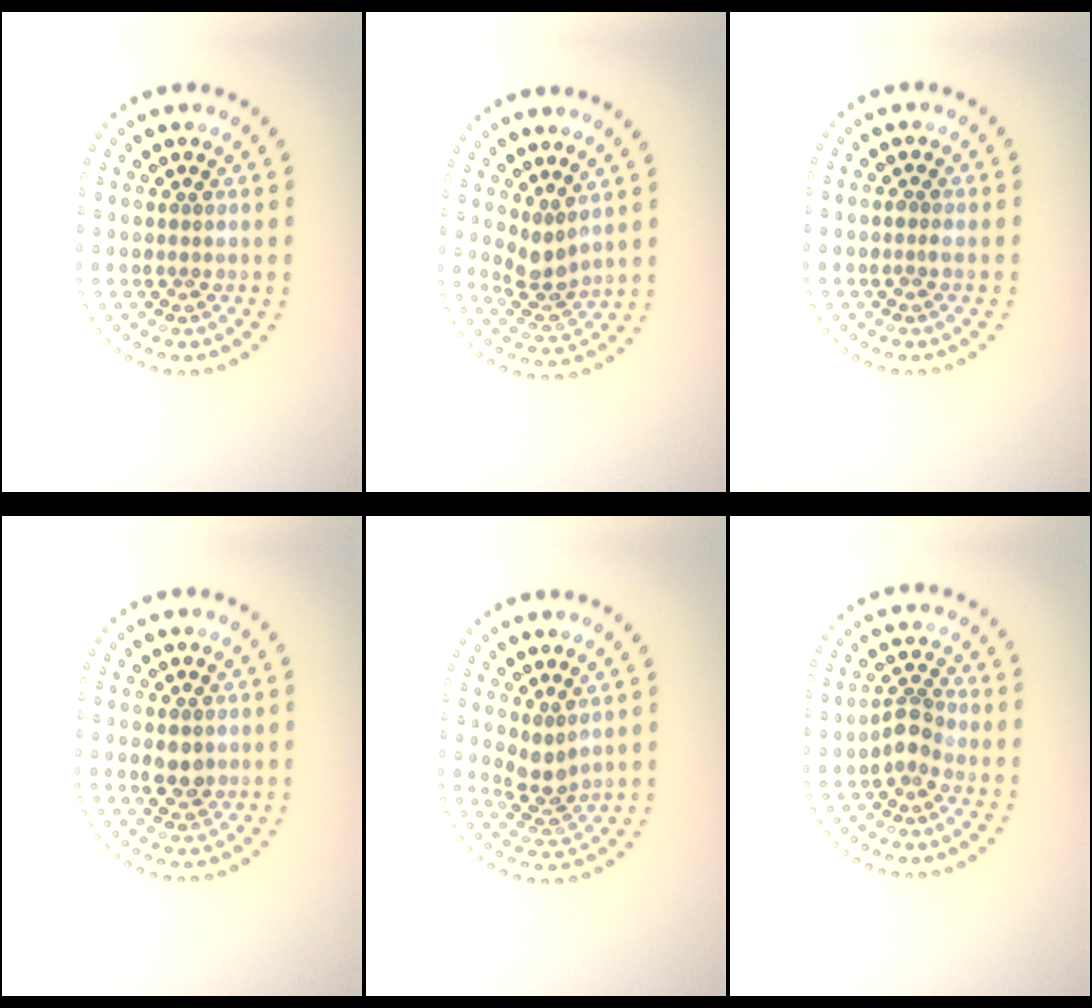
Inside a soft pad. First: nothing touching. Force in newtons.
{"total": 2.7, "press": 2.0, "slide": 1.7}
{"total": 0.6, "press": 0.4, "slide": 0.4}
{"total": 2.0, "press": 2.0, "slide": 0.3}
{"total": 2.6, "press": 2.0, "slide": 1.6}
{"total": 2.1, "press": 1.5, "slide": 1.5}